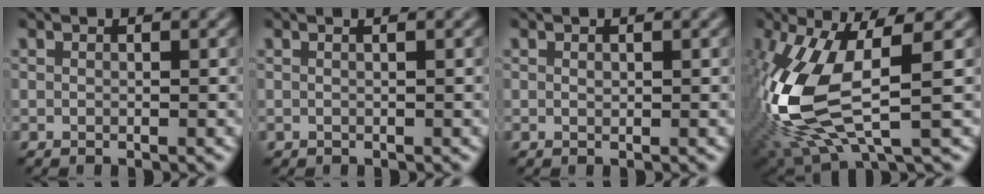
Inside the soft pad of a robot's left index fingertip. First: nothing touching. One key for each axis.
{"total": 0.5, "fx": 0.2, "fy": 0.3, "fz": 0.4, "tx": 0.000, "ty": 0.002, "tz": -0.004}
{"total": 0.0}
{"total": 12.1, "fx": -0.8, "fy": 4.6, "fz": 11.1, "tx": -0.264, "ty": -0.022, "tz": -0.012}